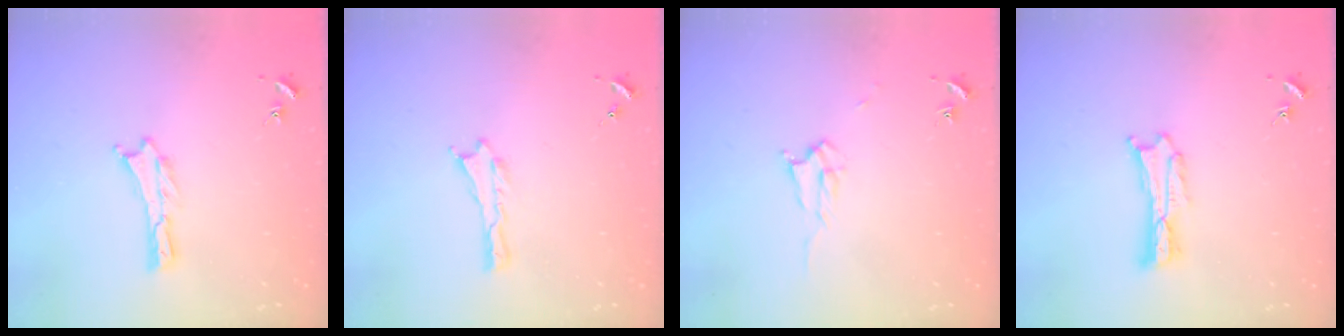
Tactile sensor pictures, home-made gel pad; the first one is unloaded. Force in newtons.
{"total": 0.0}
{"total": 2.0, "press": 2.0, "slide": 0.3}
{"total": 1.2, "press": 1.1, "slide": 0.2}